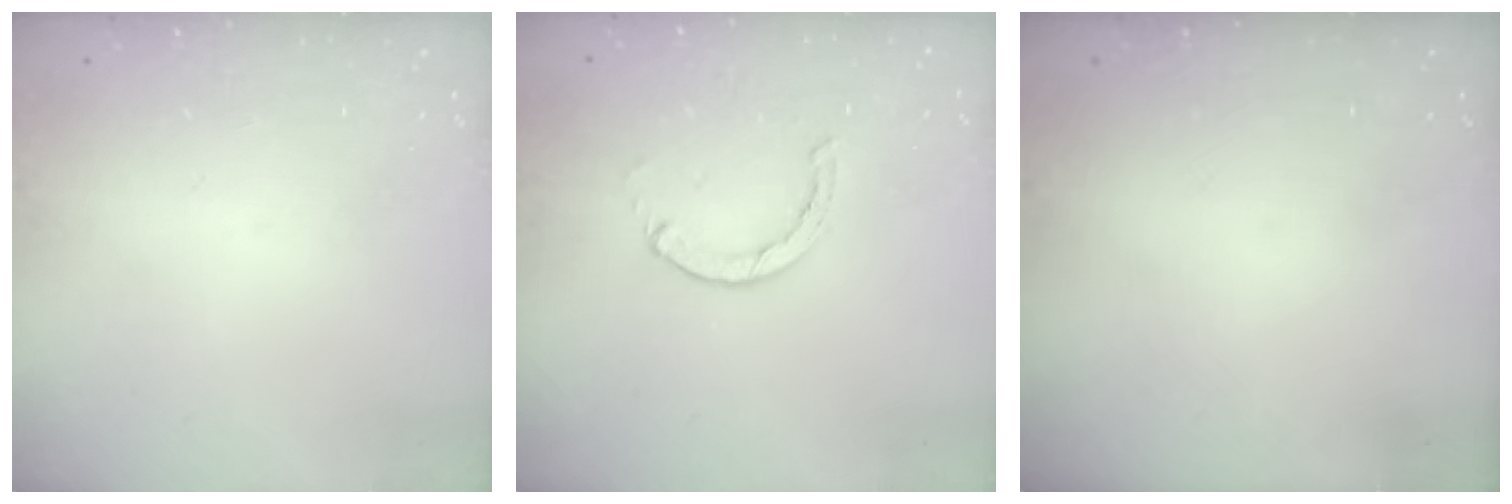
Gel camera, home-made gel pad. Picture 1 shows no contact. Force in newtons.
{"total": 1.3, "press": 1.2, "slide": 0.3}
{"total": 0.0}